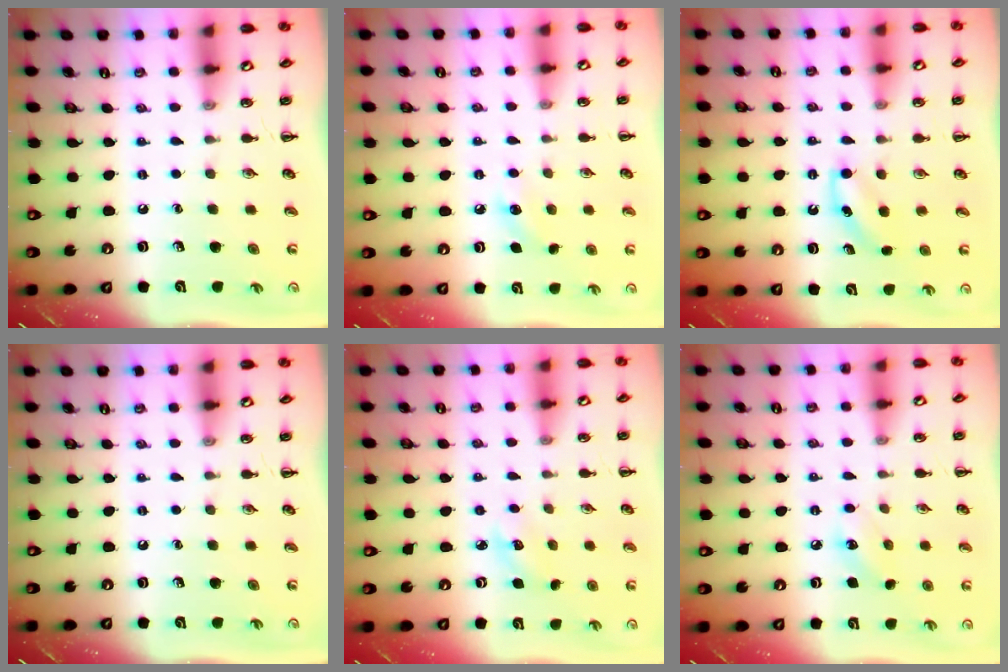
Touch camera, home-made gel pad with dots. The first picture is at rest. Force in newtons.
{"total": 7.1, "press": 6.9, "slide": 1.9}
{"total": 5.1, "press": 4.9, "slide": 1.3}
{"total": 0.0}
{"total": 3.7, "press": 3.6, "slide": 1.0}
{"total": 6.3, "press": 6.1, "slide": 1.7}